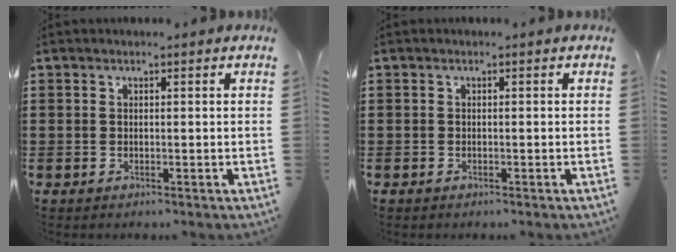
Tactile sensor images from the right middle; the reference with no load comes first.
{"total": 0.0}